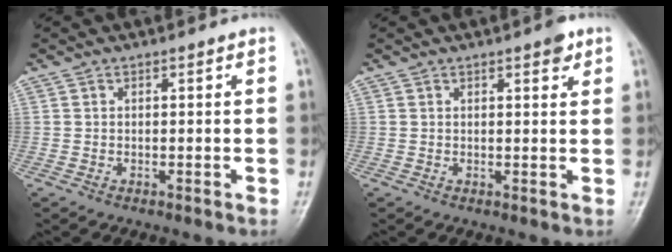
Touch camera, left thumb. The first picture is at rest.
{"total": 2.8, "force": [1.6, 0.9, 2.0], "torque": [-0.020, -0.006, 0.018]}